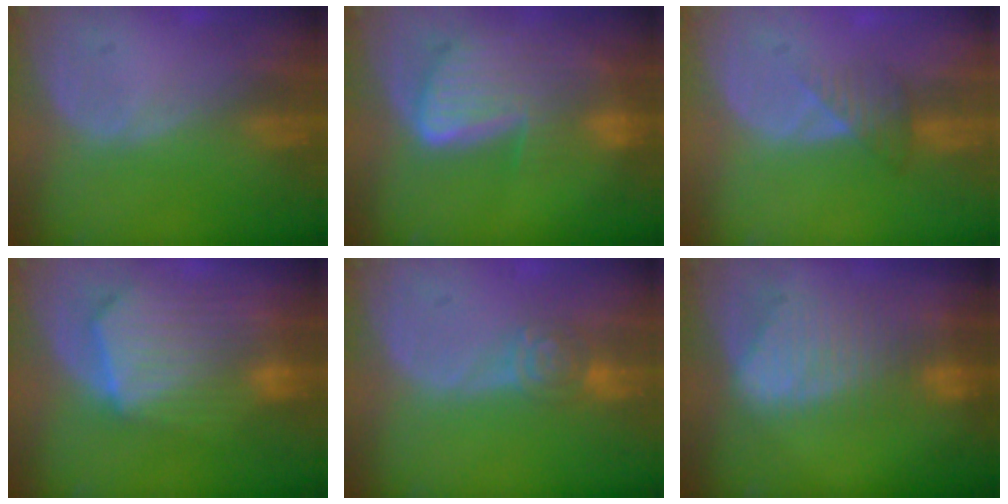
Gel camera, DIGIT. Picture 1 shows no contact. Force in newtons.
{"total": 9.8, "press": 8.2, "slide": 5.3}
{"total": 3.3, "press": 3.0, "slide": 1.2}
{"total": 10.6, "press": 9.3, "slide": 5.2}
{"total": 4.7, "press": 4.2, "slide": 2.1}
{"total": 9.3, "press": 8.1, "slide": 4.4}